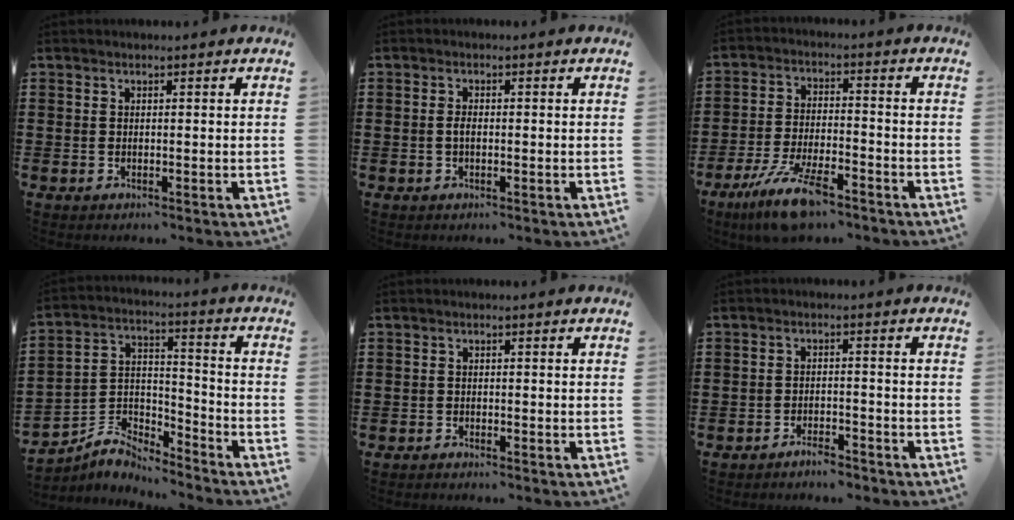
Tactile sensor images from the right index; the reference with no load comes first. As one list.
[{"total": 1.4, "force": [-0.3, 0.6, 1.2], "torque": [-0.032, -0.003, -0.008]}, {"total": 10.1, "force": [-7.2, 2.3, 6.7], "torque": [-0.145, 0.003, -0.137]}, {"total": 6.1, "force": [-5.7, 2.0, 0.8], "torque": [-0.033, 0.010, -0.119]}, {"total": 0.7, "force": [-0.7, 0.1, -0.1], "torque": [0.000, 0.002, -0.016]}, {"total": 2.7, "force": [-2.7, 0.4, 0.4], "torque": [-0.013, 0.003, -0.055]}]